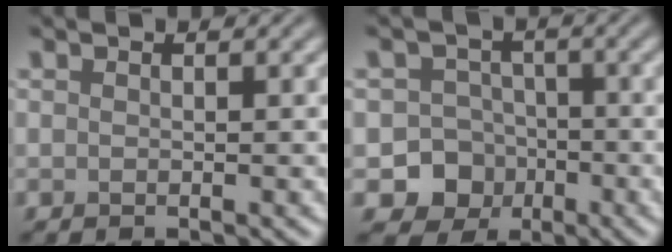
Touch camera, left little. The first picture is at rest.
{"total": 7.1, "force": [-2.9, 6.3, 1.3], "torque": [0.009, -0.012, -0.069]}